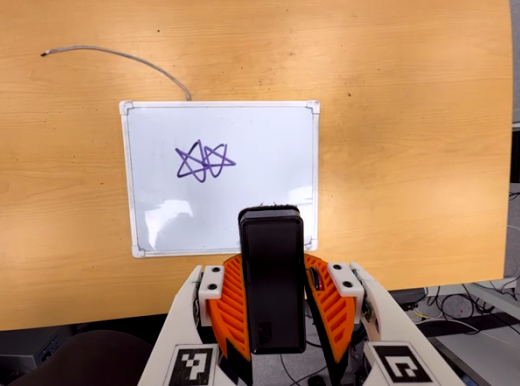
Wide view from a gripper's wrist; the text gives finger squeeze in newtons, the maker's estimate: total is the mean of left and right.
{"total": 6.2, "left": 5.4, "right": 7.0}